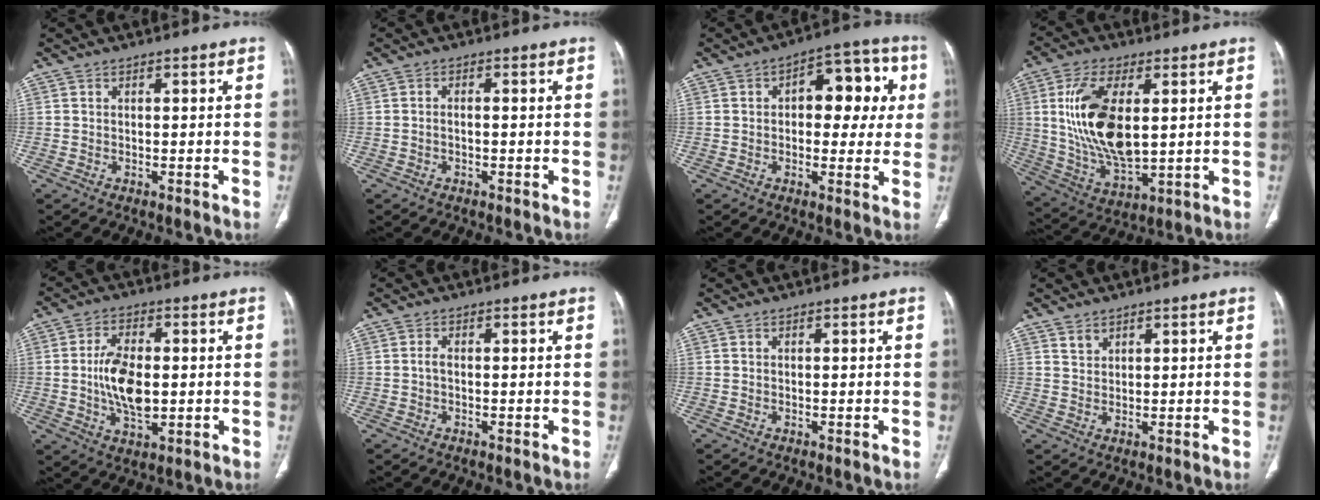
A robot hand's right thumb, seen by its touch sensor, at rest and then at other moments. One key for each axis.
{"total": 1.1, "fx": -0.4, "fy": 0.5, "fz": 0.9, "tx": -0.018, "ty": 0.006, "tz": -0.006}
{"total": 14.1, "fx": 2.7, "fy": 7.8, "fz": 11.5, "tx": -0.099, "ty": 0.026, "tz": 0.032}
{"total": 17.1, "fx": 2.9, "fy": 8.2, "fz": 14.7, "tx": -0.284, "ty": -0.018, "tz": 0.065}
{"total": 10.3, "fx": -0.3, "fy": 5.5, "fz": 8.7, "tx": -0.156, "ty": -0.001, "tz": -0.003}
{"total": 1.0, "fx": -0.2, "fy": 0.5, "fz": 0.9, "tx": -0.018, "ty": 0.001, "tz": -0.006}
{"total": 0.0}
{"total": 1.8, "fx": 1.5, "fy": 1.0, "fz": 0.4, "tx": 0.002, "ty": -0.009, "tz": 0.027}